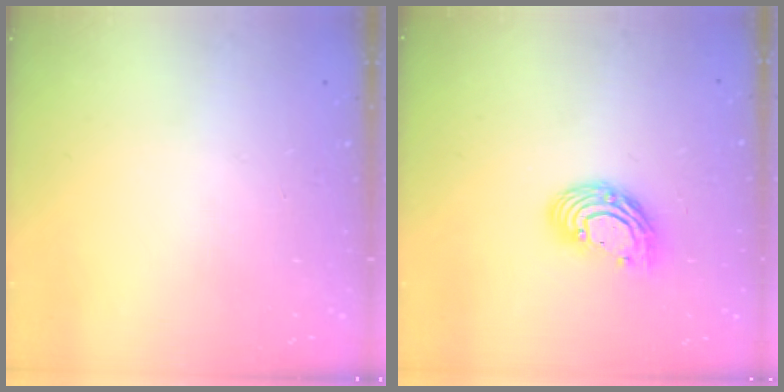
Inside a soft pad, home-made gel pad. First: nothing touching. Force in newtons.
{"total": 10.8, "press": 10.8, "slide": 0.9}